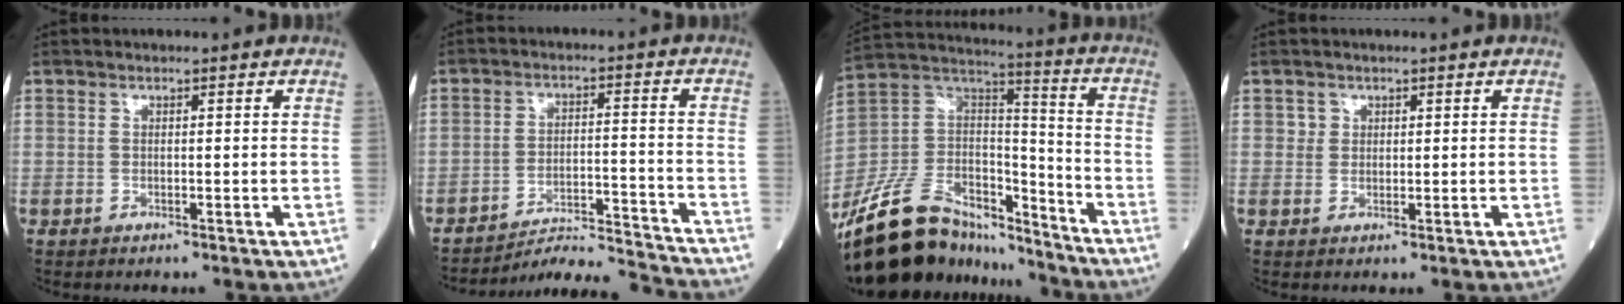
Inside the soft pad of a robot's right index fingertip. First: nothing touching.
{"total": 10.5, "force": [-10.2, -2.7, 0.0], "torque": [-0.001, 0.010, -0.172]}
{"total": 22.9, "force": [-19.5, 8.2, 8.8], "torque": [-0.212, 0.026, -0.341]}
{"total": 1.3, "force": [0.5, 1.2, 0.1], "torque": [0.010, -0.001, 0.003]}